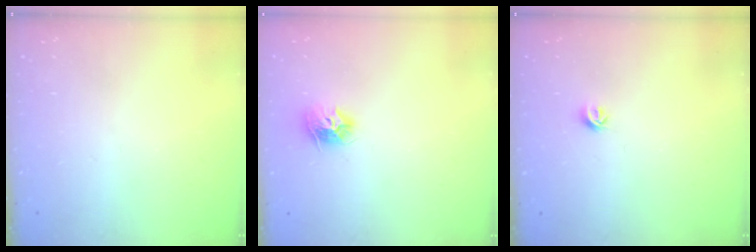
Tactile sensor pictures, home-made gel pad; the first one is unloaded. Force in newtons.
{"total": 9.3, "press": 9.3, "slide": 0.2}
{"total": 4.9, "press": 4.8, "slide": 0.9}